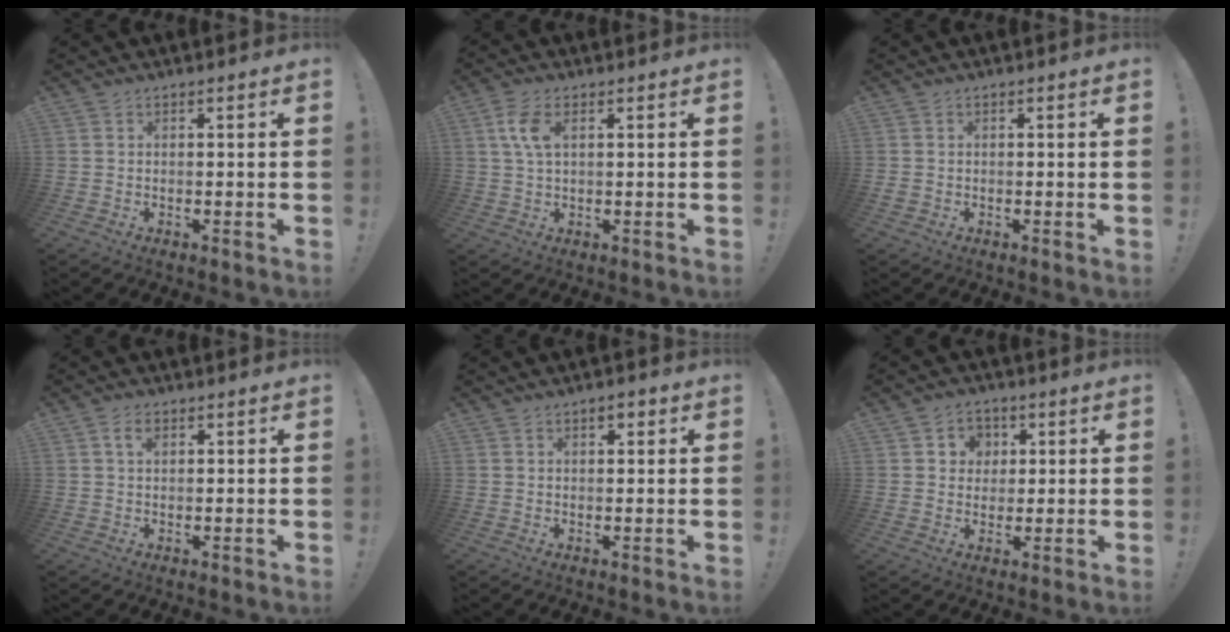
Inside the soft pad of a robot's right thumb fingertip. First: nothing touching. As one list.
[{"total": 6.3, "force": [1.9, 3.5, 5.0], "torque": [-0.109, 0.001, 0.032]}, {"total": 0.9, "force": [-0.3, 0.7, 0.4], "torque": [-0.010, 0.004, -0.005]}, {"total": 2.8, "force": [1.2, 1.7, 1.9], "torque": [-0.032, 0.002, 0.020]}, {"total": 2.0, "force": [1.0, 1.1, 1.4], "torque": [-0.019, 0.001, 0.014]}, {"total": 6.0, "force": [1.3, 5.7, 1.4], "torque": [-0.014, -0.008, 0.025]}]